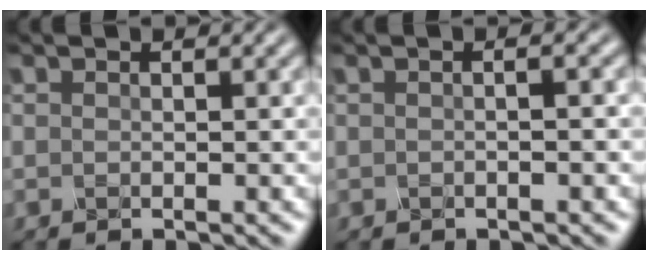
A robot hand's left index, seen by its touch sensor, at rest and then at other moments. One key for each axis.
{"total": 2.0, "fx": 0.2, "fy": 0.8, "fz": 1.8, "tx": -0.011, "ty": -0.002, "tz": -0.011}